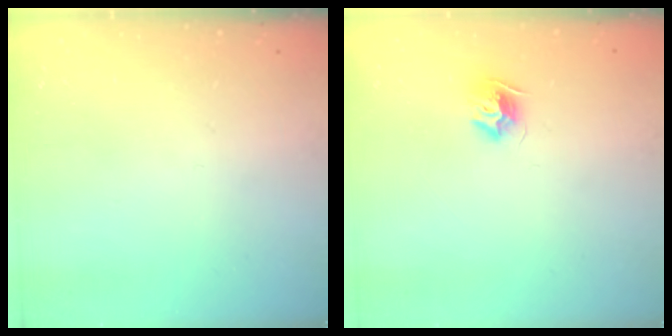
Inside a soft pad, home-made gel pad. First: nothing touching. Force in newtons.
{"total": 8.1, "press": 8.1, "slide": 0.2}